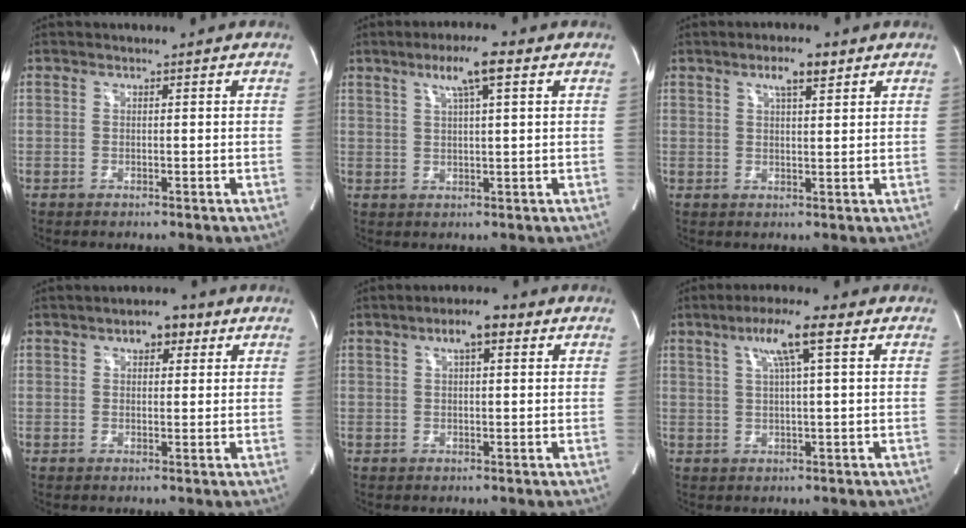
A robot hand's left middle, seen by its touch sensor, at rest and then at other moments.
{"total": 6.0, "force": [3.0, 0.3, 5.2], "torque": [-0.095, 0.011, 0.052]}
{"total": 4.2, "force": [2.5, 0.9, 3.2], "torque": [-0.059, 0.006, 0.043]}
{"total": 3.9, "force": [1.9, 1.9, 2.7], "torque": [-0.042, 0.017, 0.028]}
{"total": 4.6, "force": [2.1, 1.2, 3.8], "torque": [-0.070, 0.018, 0.034]}
{"total": 6.8, "force": [2.9, -0.1, 6.1], "torque": [-0.112, 0.012, 0.051]}